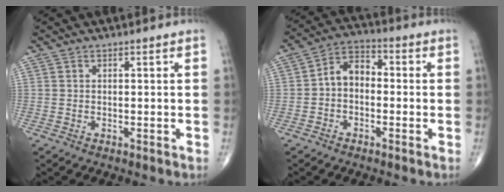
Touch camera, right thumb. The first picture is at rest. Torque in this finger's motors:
{"motor_torque": [-0.10, -0.10, 0.19, -0.08, 0.11]}